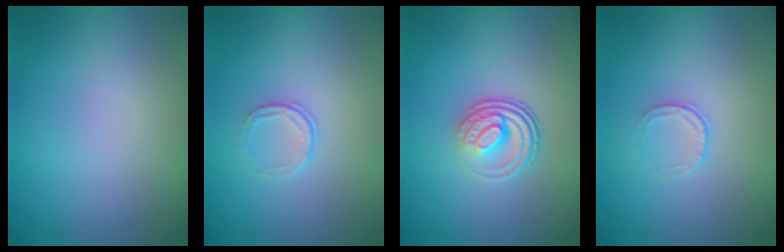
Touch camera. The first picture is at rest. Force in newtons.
{"total": 1.0, "press": 0.7, "slide": 0.7}
{"total": 3.8, "press": 2.6, "slide": 2.8}
{"total": 0.7, "press": 0.5, "slide": 0.5}